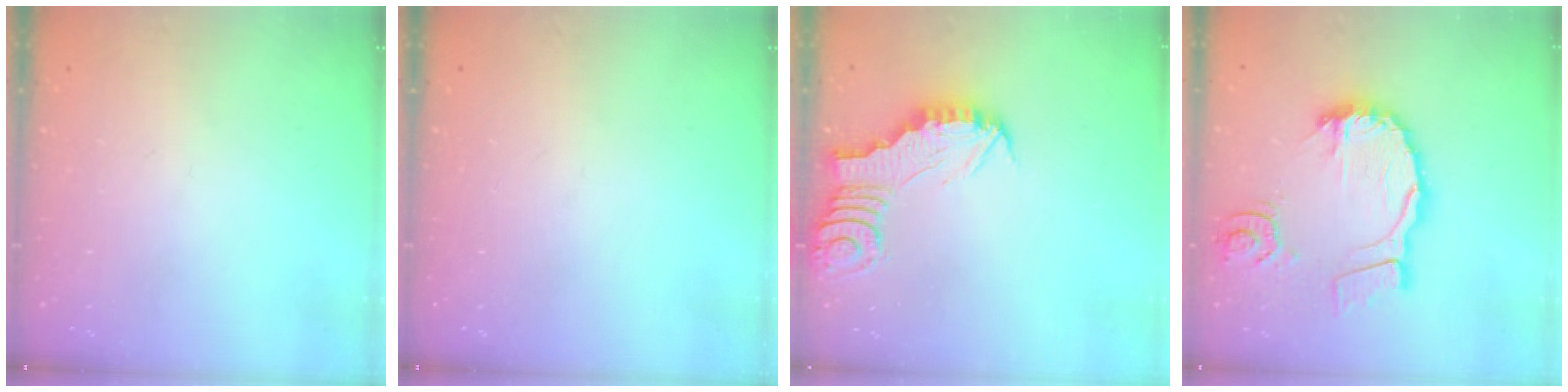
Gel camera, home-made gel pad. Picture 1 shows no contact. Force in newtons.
{"total": 0.0}
{"total": 2.8, "press": 2.8, "slide": 0.1}
{"total": 15.5, "press": 15.4, "slide": 1.9}